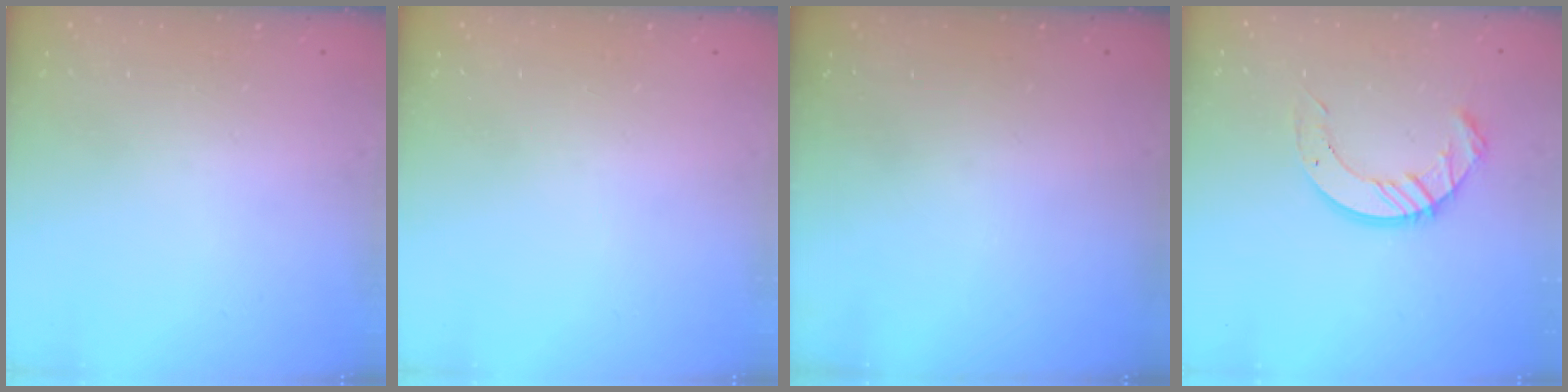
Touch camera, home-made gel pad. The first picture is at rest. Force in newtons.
{"total": 0.0}
{"total": 0.0}
{"total": 10.2, "press": 10.1, "slide": 1.0}